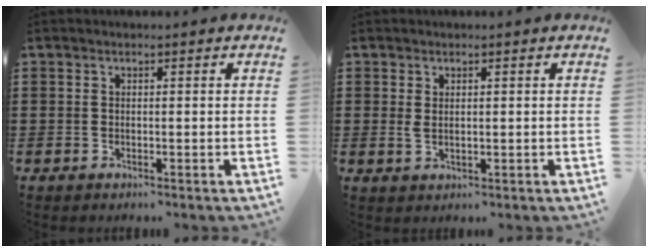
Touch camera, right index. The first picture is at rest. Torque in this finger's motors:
{"motor_torque": [0.21, 1.92, 0.00, 0.00]}